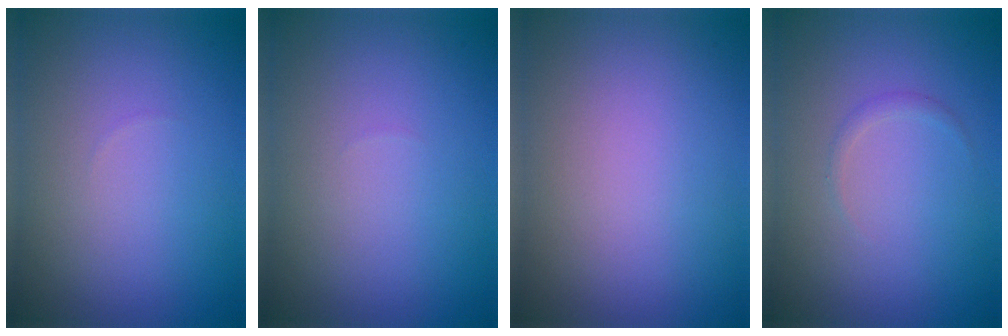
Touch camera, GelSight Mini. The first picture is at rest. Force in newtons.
{"total": 0.0}
{"total": 0.0}
{"total": 0.6, "press": 0.6, "slide": 0.0}